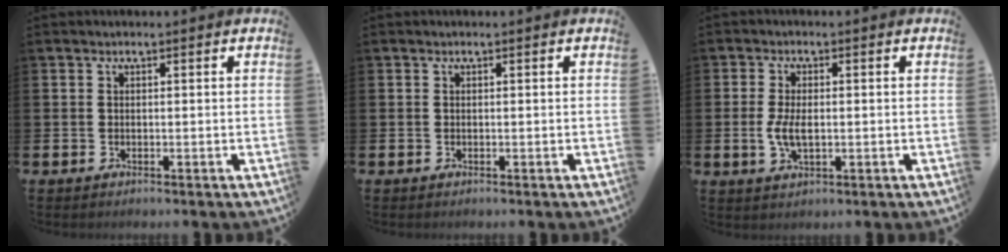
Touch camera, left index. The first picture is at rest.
{"total": 0.0}
{"total": 3.8, "force": [-0.1, 1.9, 3.3], "torque": [-0.057, 0.003, -0.005]}